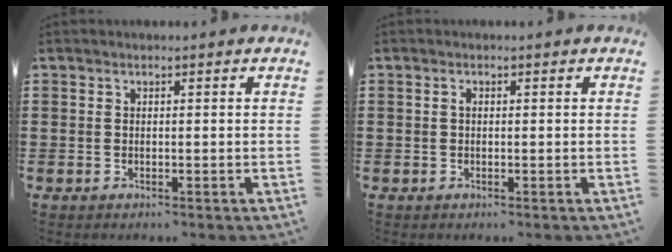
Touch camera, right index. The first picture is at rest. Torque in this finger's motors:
{"motor_torque": [0.27, -0.18, 0.02, 0.03]}